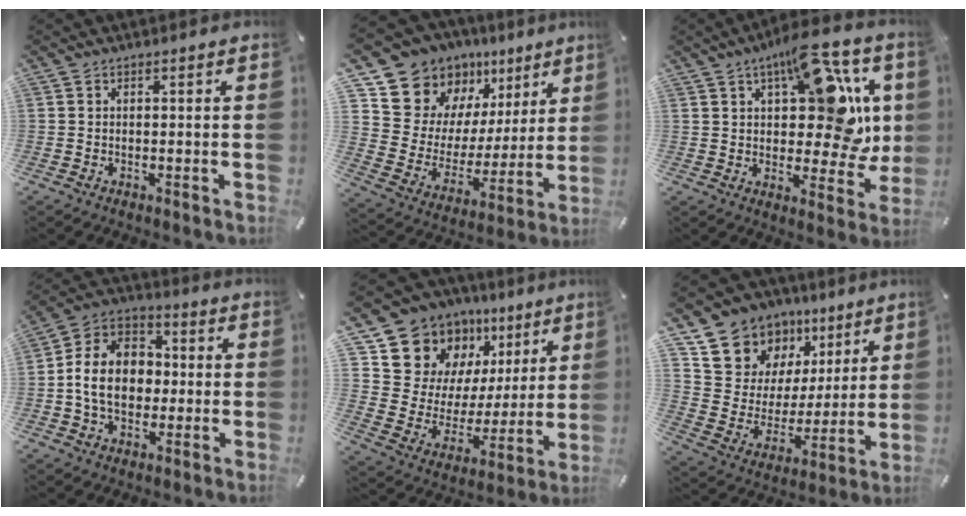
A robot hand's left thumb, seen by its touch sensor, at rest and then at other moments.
{"total": 14.3, "force": [10.5, 9.4, 2.2], "torque": [-0.048, -0.100, 0.191]}
{"total": 19.4, "force": [7.0, 9.3, 15.5], "torque": [-0.206, -0.035, 0.117]}
{"total": 12.3, "force": [-1.7, 9.9, 7.1], "torque": [-0.165, 0.020, -0.033]}
{"total": 15.4, "force": [10.6, 10.7, 3.1], "torque": [-0.056, -0.096, 0.196]}
{"total": 13.3, "force": [8.3, 10.3, 1.7], "torque": [-0.046, -0.072, 0.162]}